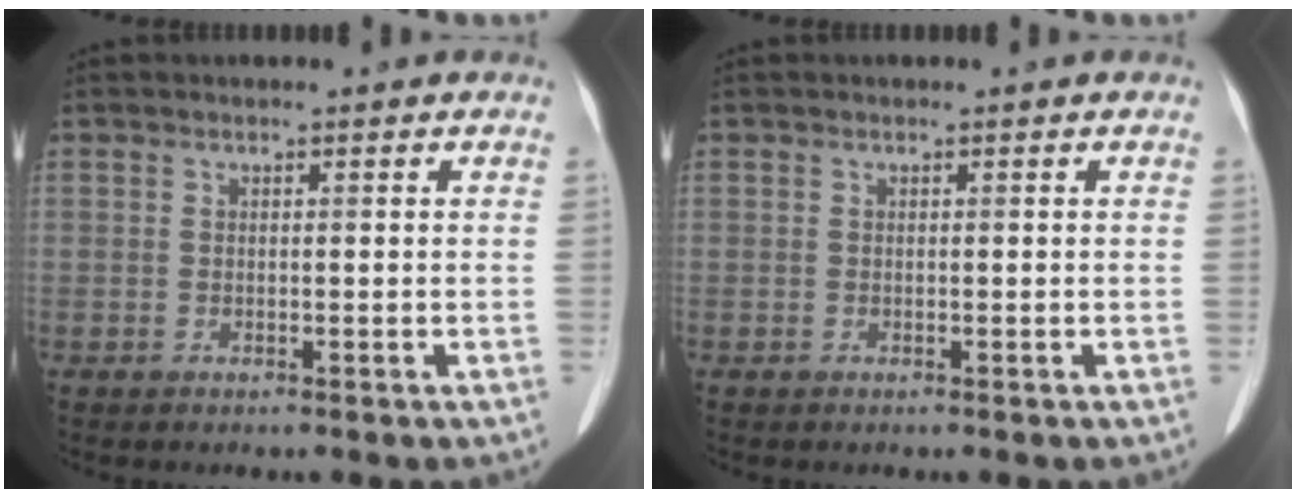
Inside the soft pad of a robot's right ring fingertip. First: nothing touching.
{"total": 0.0}